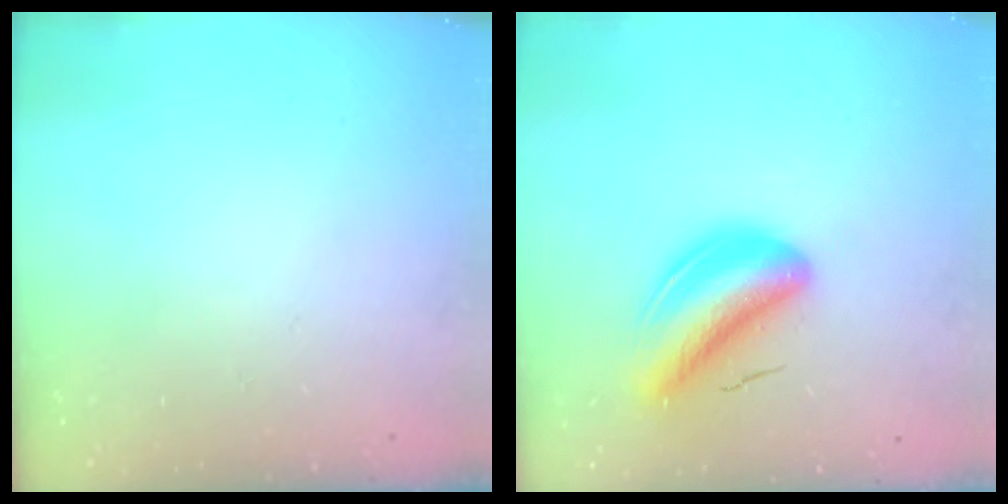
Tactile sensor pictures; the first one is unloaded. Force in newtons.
{"total": 8.2, "press": 7.8, "slide": 2.5}